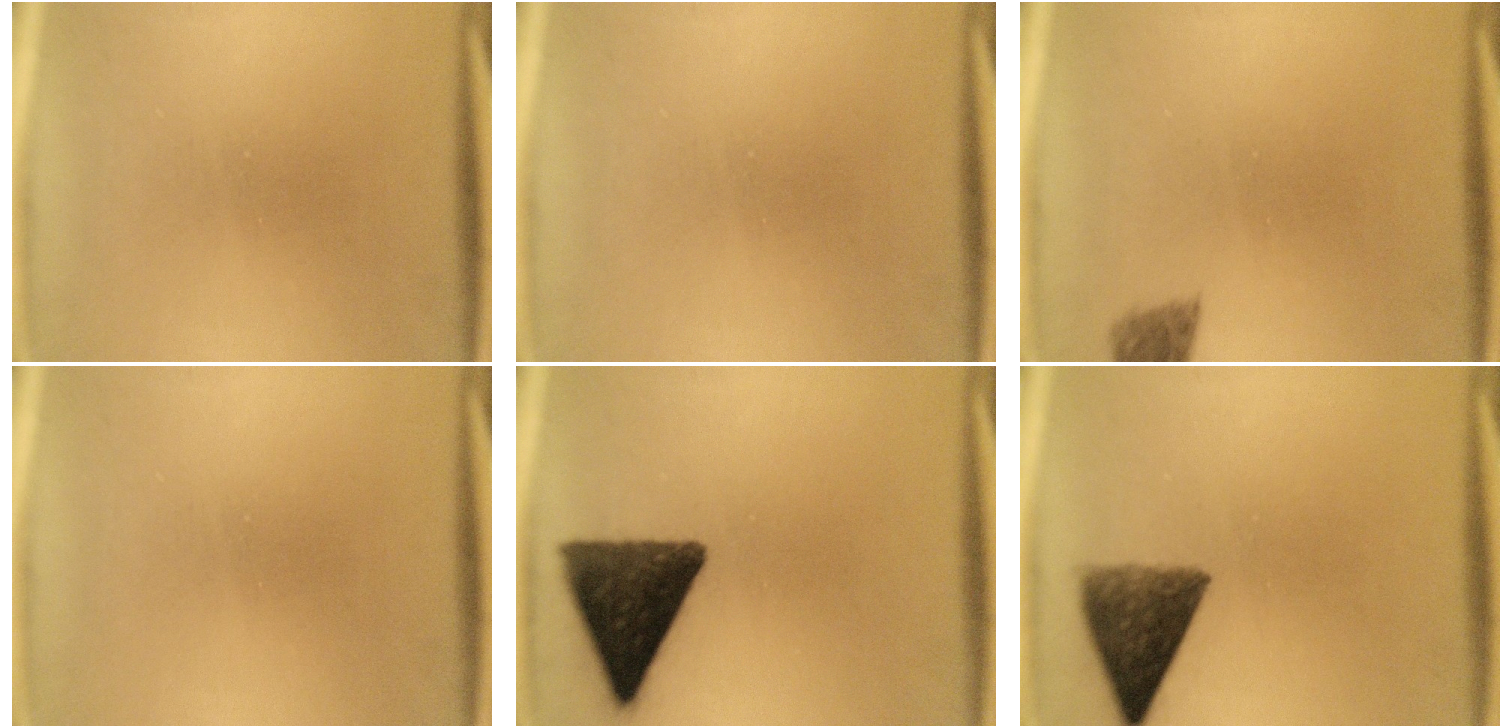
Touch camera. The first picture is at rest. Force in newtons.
{"total": 0.0}
{"total": 2.7}
{"total": 0.0}
{"total": 13.8}
{"total": 8.9}